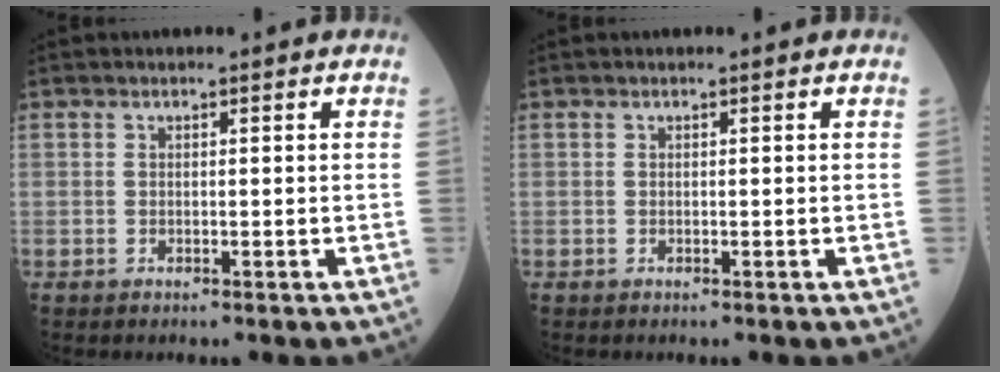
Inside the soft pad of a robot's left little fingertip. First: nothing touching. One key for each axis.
{"total": 0.0}